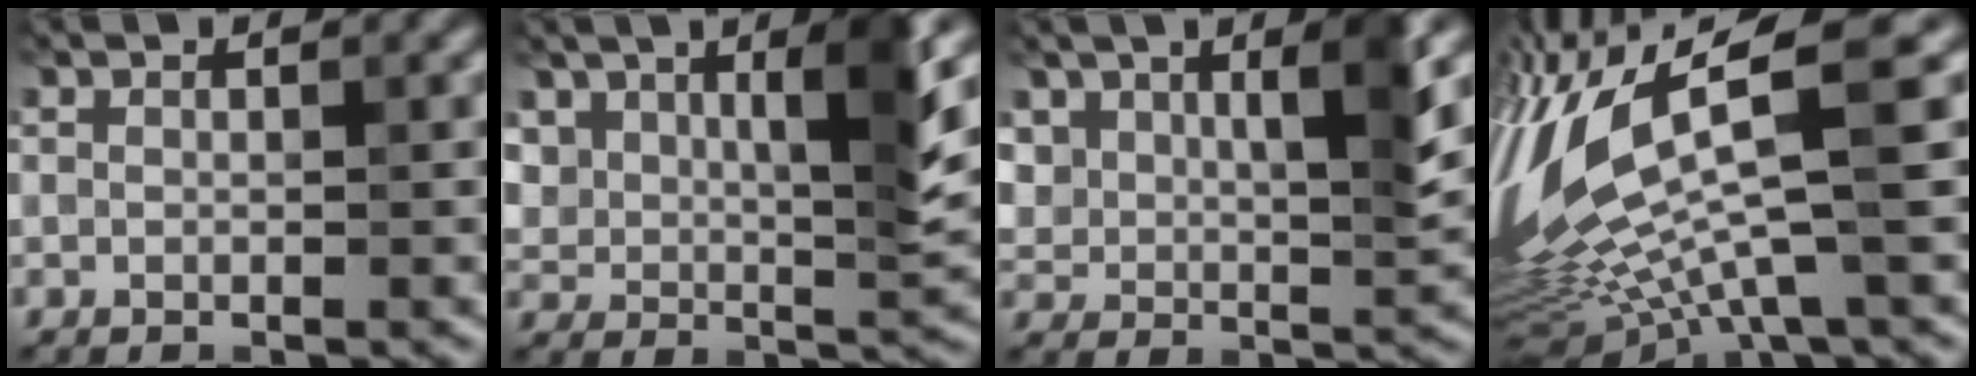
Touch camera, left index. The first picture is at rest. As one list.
[{"total": 6.6, "force": [3.1, 2.4, 5.2], "torque": [-0.089, -0.005, 0.056]}, {"total": 5.4, "force": [2.6, 2.3, 4.1], "torque": [-0.071, -0.006, 0.046]}, {"total": 13.6, "force": [1.3, 3.4, 13.1], "torque": [-0.282, 0.004, 0.044]}]